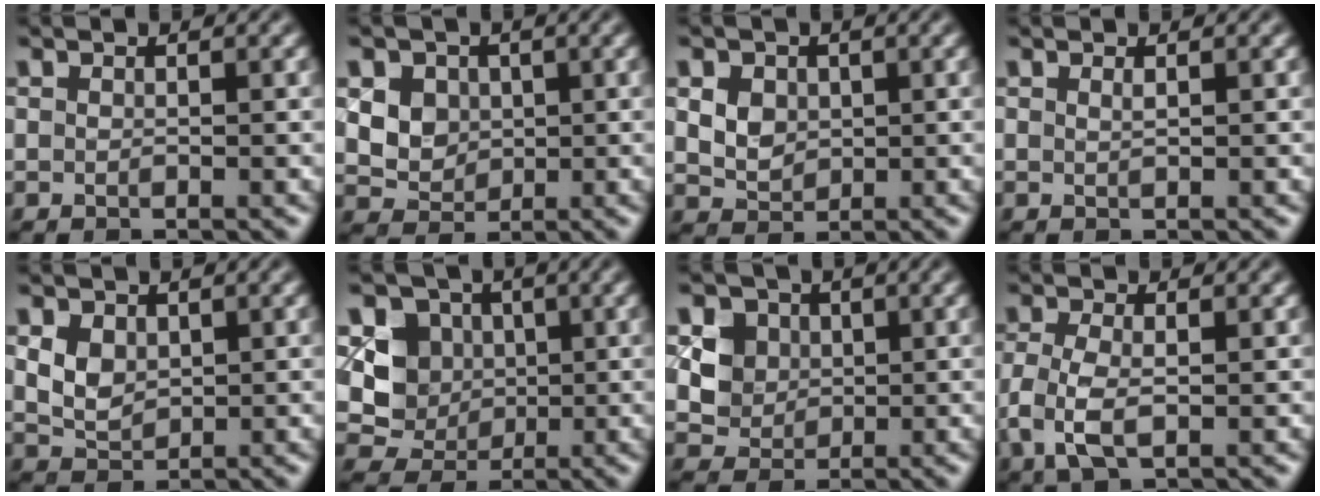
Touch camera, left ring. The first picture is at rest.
{"total": 5.4, "force": [1.9, 4.4, 2.5], "torque": [-0.057, 0.013, 0.035]}
{"total": 4.3, "force": [1.3, 3.4, 2.2], "torque": [-0.050, 0.012, 0.020]}
{"total": 0.6, "force": [0.3, 0.2, 0.5], "torque": [-0.005, 0.001, 0.005]}
{"total": 2.8, "force": [0.9, 2.1, 1.6], "torque": [-0.038, -0.003, 0.019]}
{"total": 4.8, "force": [0.9, 4.3, 2.0], "torque": [-0.036, -0.002, 0.006]}
{"total": 4.1, "force": [1.2, 3.5, 1.8], "torque": [-0.046, -0.005, 0.034]}
{"total": 3.9, "force": [-0.6, 2.0, 3.3], "torque": [-0.085, -0.005, -0.012]}